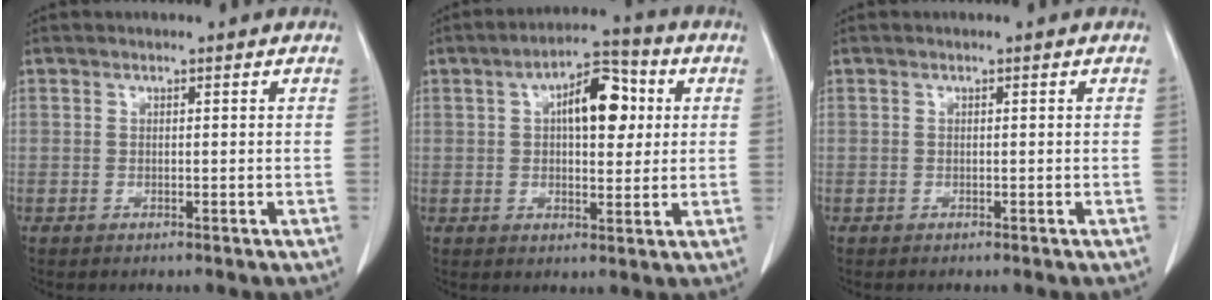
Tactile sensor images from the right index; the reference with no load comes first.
{"total": 9.5, "force": [2.3, 4.1, 8.3], "torque": [-0.127, 0.026, 0.032]}
{"total": 0.0}